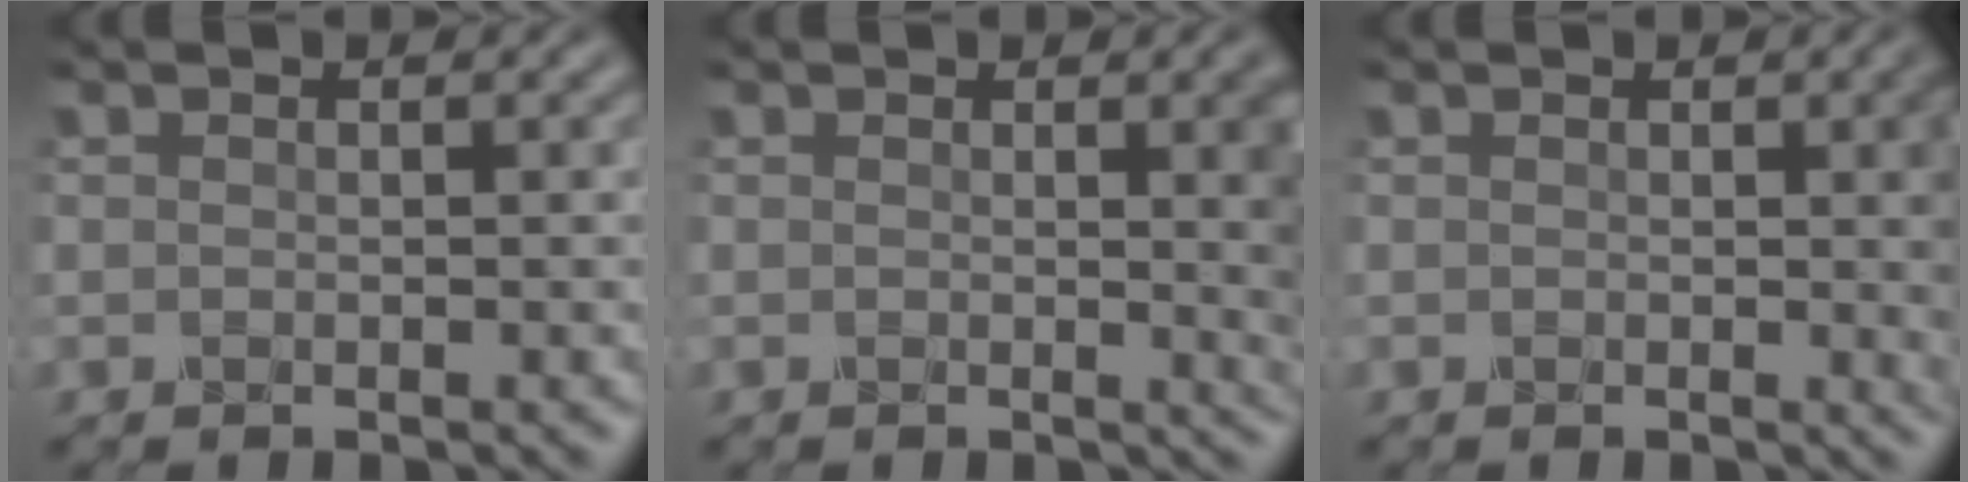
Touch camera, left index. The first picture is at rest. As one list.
[{"total": 4.1, "force": [0.5, 1.2, 3.9], "torque": [-0.029, 0.002, 0.006]}, {"total": 3.5, "force": [0.4, 0.9, 3.4], "torque": [-0.026, 0.004, 0.004]}]